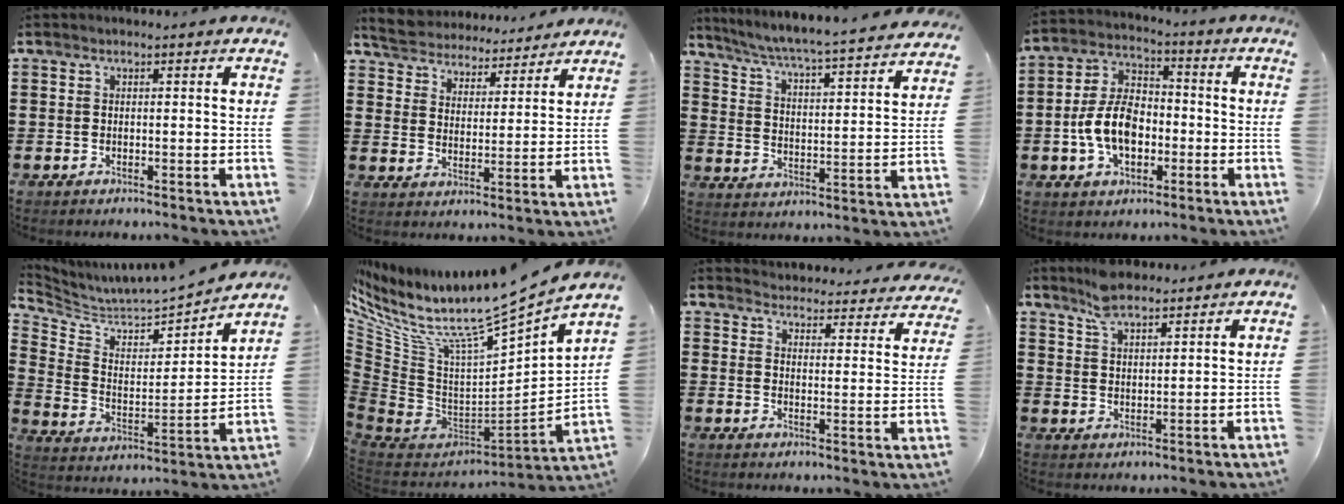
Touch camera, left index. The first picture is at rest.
{"total": 5.1, "force": [5.1, 0.1, -0.5], "torque": [-0.020, -0.038, 0.087]}
{"total": 4.7, "force": [4.4, -1.0, 1.4], "torque": [-0.049, -0.041, 0.065]}
{"total": 9.6, "force": [-2.2, 5.9, 7.3], "torque": [-0.169, 0.008, -0.045]}
{"total": 4.3, "force": [4.1, 1.3, 0.1], "torque": [-0.033, -0.044, 0.063]}
{"total": 11.2, "force": [8.5, 2.1, 6.9], "torque": [-0.146, -0.070, 0.134]}
{"total": 3.9, "force": [3.9, 0.0, -0.2], "torque": [-0.011, -0.038, 0.063]}
{"total": 5.1, "force": [4.5, 1.6, 1.8], "torque": [-0.047, -0.005, 0.085]}